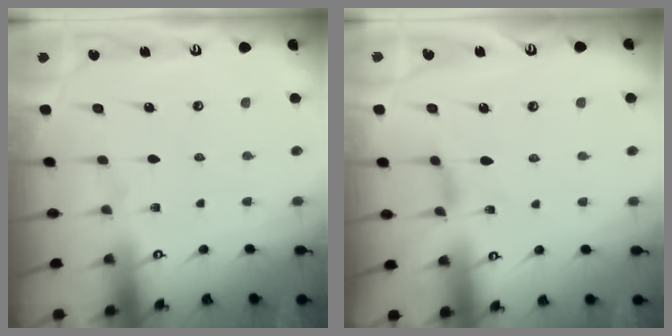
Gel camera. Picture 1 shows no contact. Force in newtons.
{"total": 1.4, "press": 1.3, "slide": 0.4}